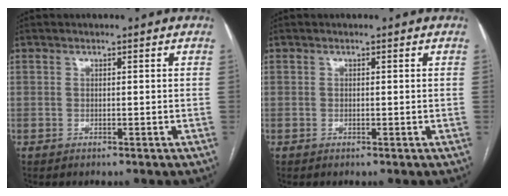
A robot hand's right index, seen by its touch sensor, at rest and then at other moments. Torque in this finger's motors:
{"motor_torque": [0.00, 0.00, 0.00, 0.01]}